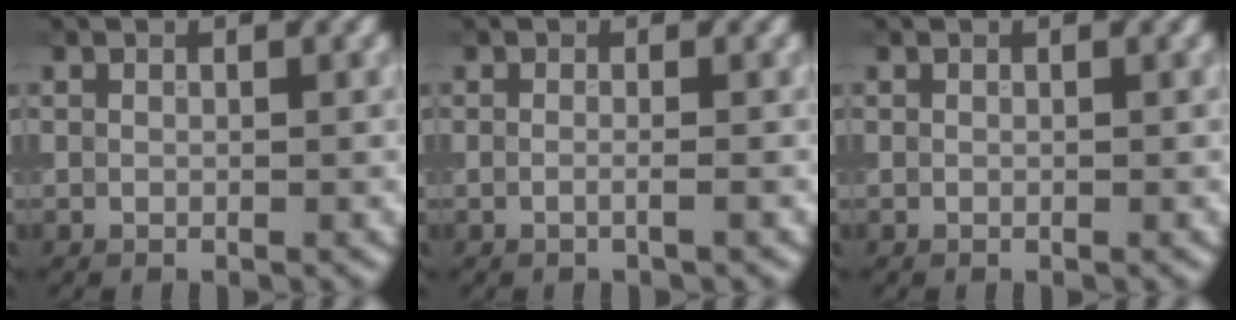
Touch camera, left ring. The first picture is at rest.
{"total": 1.1, "force": [-0.2, 0.4, 1.0], "torque": [-0.013, -0.014, -0.014]}
{"total": 0.0}